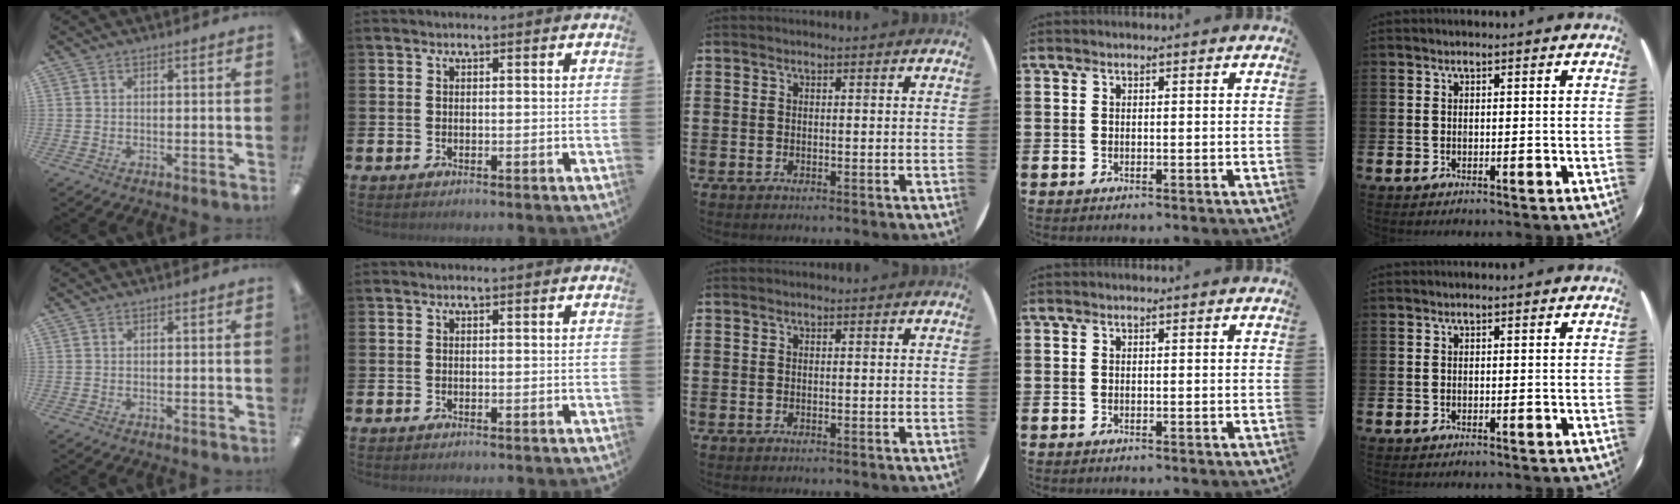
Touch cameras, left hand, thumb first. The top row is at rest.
{}